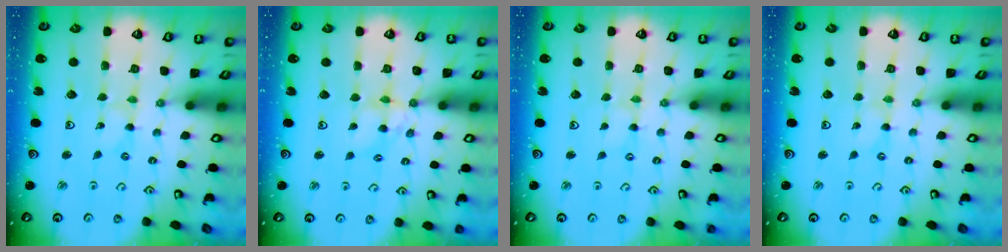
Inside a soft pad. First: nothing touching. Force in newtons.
{"total": 6.7, "press": 6.7, "slide": 0.6}
{"total": 0.8, "press": 0.8, "slide": 0.2}
{"total": 0.0}